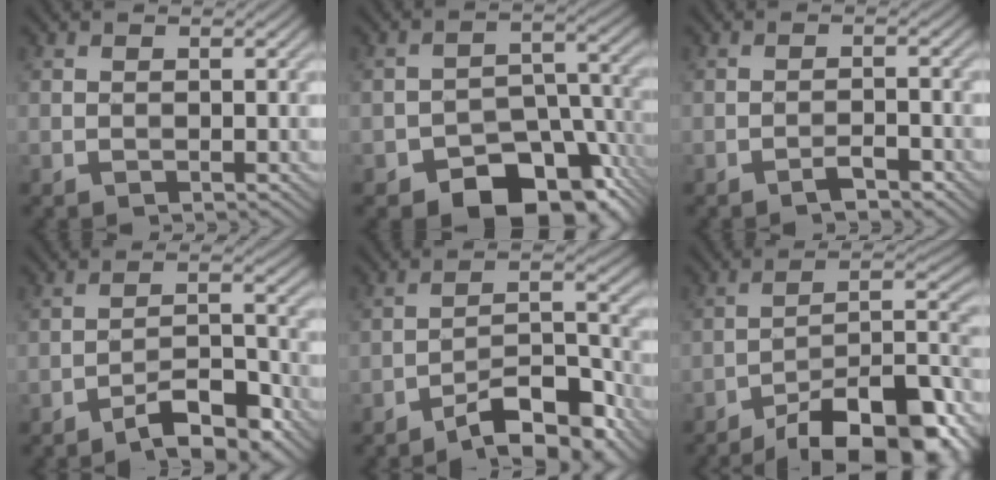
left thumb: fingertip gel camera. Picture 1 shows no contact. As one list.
[{"total": 11.5, "force": [-7.0, 6.4, 6.5], "torque": [-0.084, -0.011, -0.118]}, {"total": 2.2, "force": [-1.7, 0.5, 1.4], "torque": [-0.023, 0.005, -0.031]}, {"total": 7.1, "force": [-5.2, 1.8, 4.4], "torque": [-0.067, 0.013, -0.091]}, {"total": 9.7, "force": [-7.2, 2.6, 6.0], "torque": [-0.087, 0.016, -0.130]}, {"total": 16.6, "force": [-12.1, 5.2, 10.1], "torque": [-0.151, 0.005, -0.186]}]